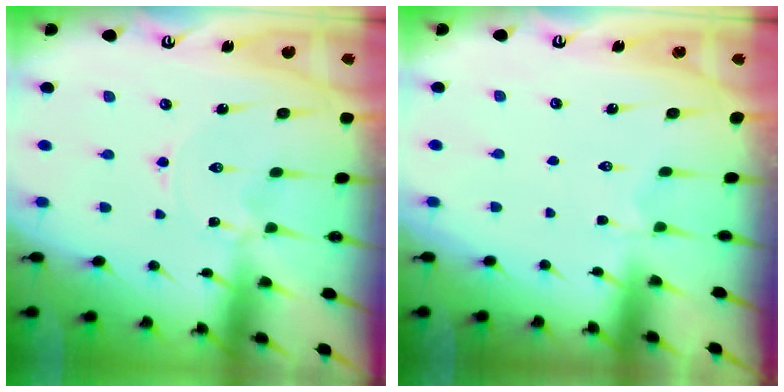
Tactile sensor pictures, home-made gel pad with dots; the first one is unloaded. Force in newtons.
{"total": 2.0, "press": 1.7, "slide": 1.0}